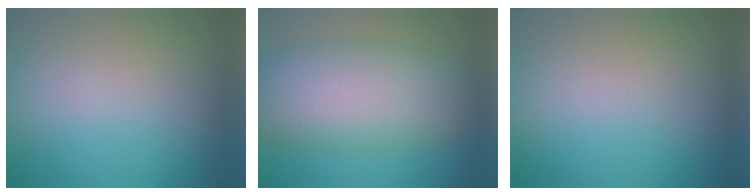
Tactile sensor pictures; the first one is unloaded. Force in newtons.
{"total": 9.5, "press": 9.5, "slide": 0.3}
{"total": 0.0}